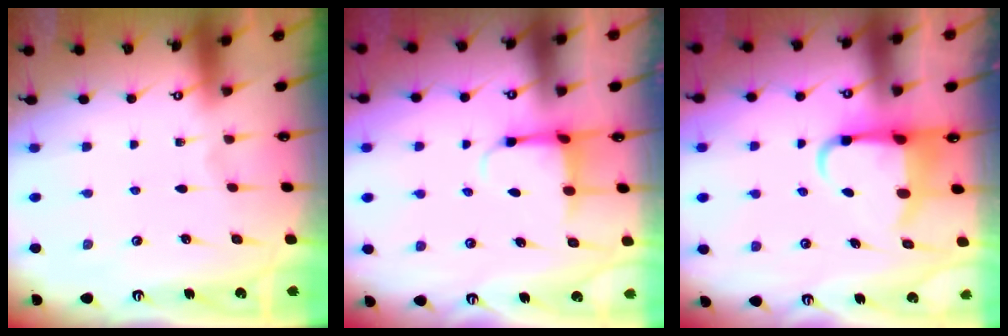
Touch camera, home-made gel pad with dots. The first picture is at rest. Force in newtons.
{"total": 3.7, "press": 3.3, "slide": 1.6}
{"total": 5.9, "press": 5.8, "slide": 1.1}